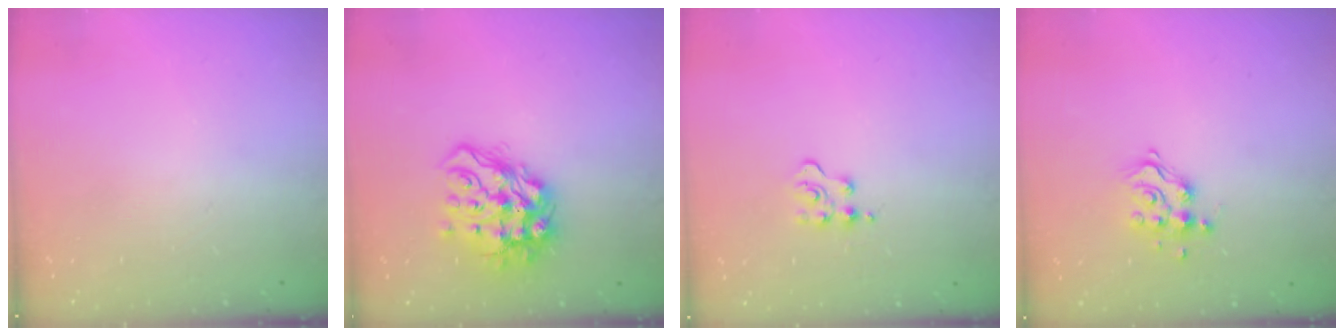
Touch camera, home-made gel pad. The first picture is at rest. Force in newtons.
{"total": 16.3, "press": 16.2, "slide": 1.9}
{"total": 4.2, "press": 4.2, "slide": 0.6}
{"total": 11.8, "press": 11.7, "slide": 1.0}